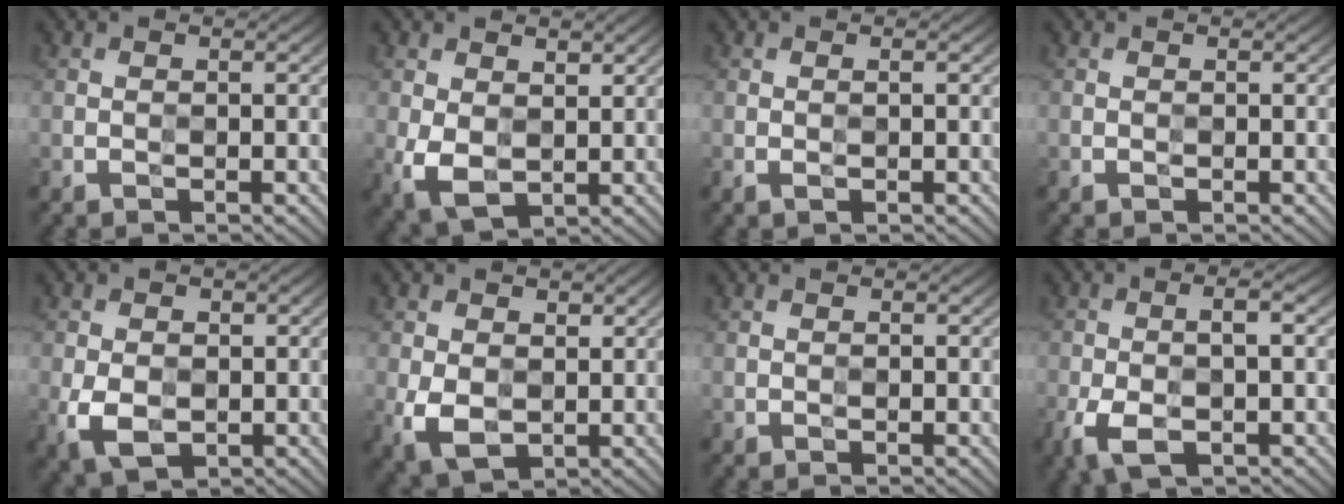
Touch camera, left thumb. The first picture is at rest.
{"total": 5.4, "force": [0.5, 3.6, 4.0], "torque": [-0.096, -0.009, 0.011]}
{"total": 0.8, "force": [0.0, 0.1, 0.8], "torque": [-0.016, 0.001, 0.000]}
{"total": 0.0}
{"total": 5.5, "force": [-1.1, 3.8, 3.8], "torque": [-0.087, -0.012, -0.020]}
{"total": 5.7, "force": [-0.1, 4.2, 3.9], "torque": [-0.090, -0.010, -0.001]}
{"total": 0.0}
{"total": 6.2, "force": [-2.1, 2.5, 5.2], "torque": [-0.111, -0.005, -0.040]}